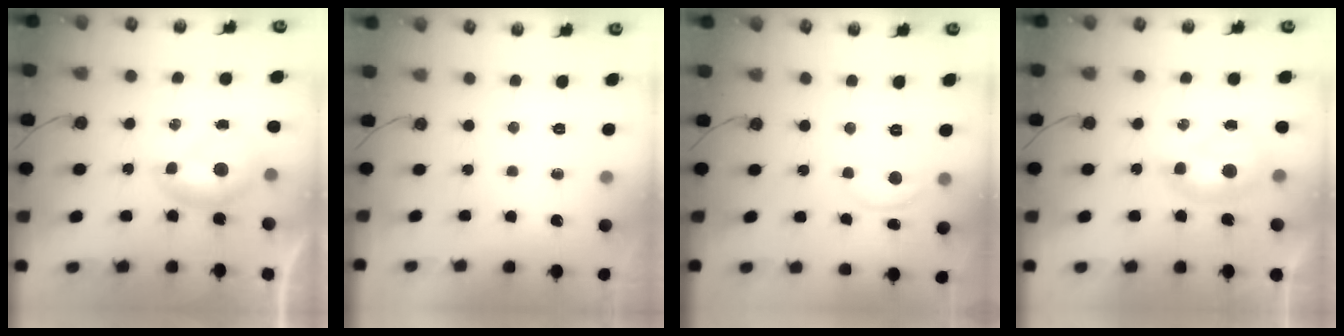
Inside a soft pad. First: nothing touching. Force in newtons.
{"total": 0.0}
{"total": 2.3, "press": 2.2, "slide": 0.4}
{"total": 1.5, "press": 1.3, "slide": 0.7}